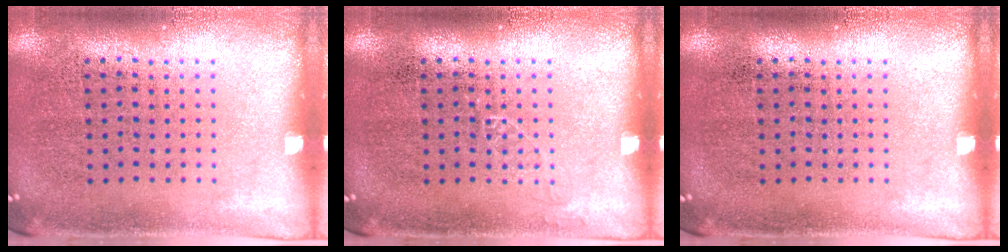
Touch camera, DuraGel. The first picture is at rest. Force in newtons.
{"total": 0.6, "press": 0.6, "slide": 0.0}
{"total": 0.0}